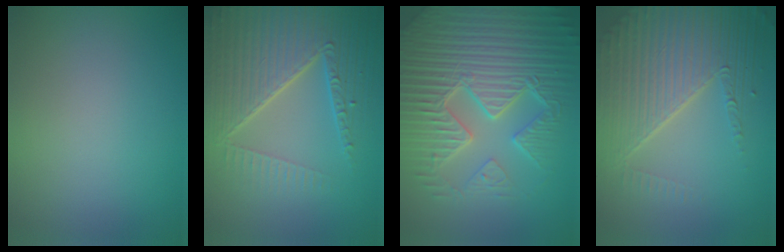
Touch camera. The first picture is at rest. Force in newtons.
{"total": 7.9, "press": 5.8, "slide": 5.3}
{"total": 9.5, "press": 6.8, "slide": 6.7}
{"total": 7.7, "press": 5.4, "slide": 5.5}